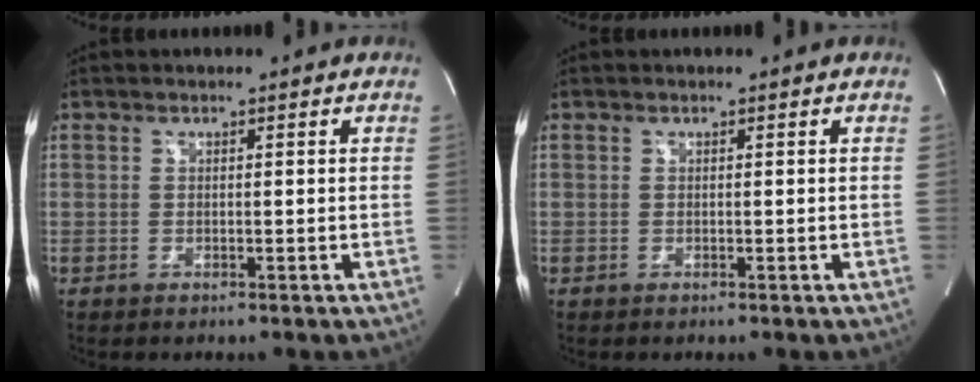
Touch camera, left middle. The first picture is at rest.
{"total": 0.0}